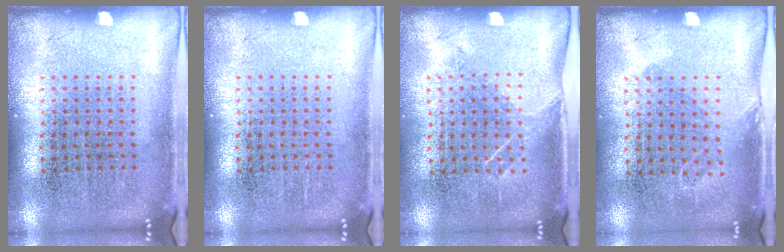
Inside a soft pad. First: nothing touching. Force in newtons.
{"total": 0.0}
{"total": 1.1, "press": 0.8, "slide": 0.7}
{"total": 0.9, "press": 0.7, "slide": 0.6}